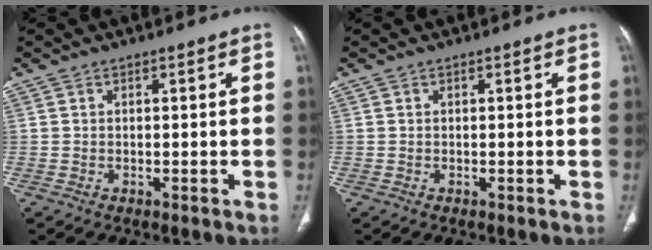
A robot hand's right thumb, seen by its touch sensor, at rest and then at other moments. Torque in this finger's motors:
{"motor_torque": [0.41, 0.13, 0.32, -0.19, 0.03]}